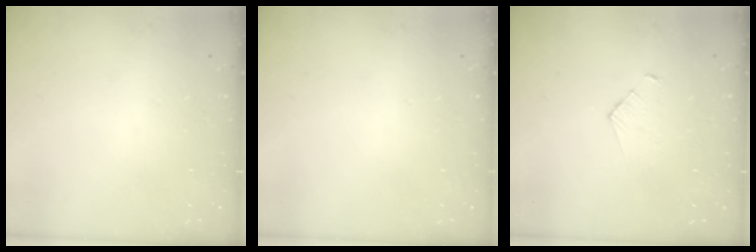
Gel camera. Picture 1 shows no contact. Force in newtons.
{"total": 0.0}
{"total": 2.8, "press": 2.7, "slide": 0.3}